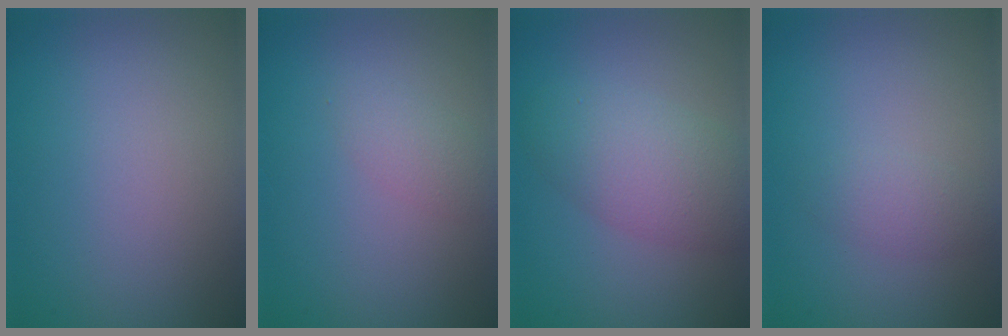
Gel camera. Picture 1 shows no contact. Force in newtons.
{"total": 1.5, "press": 1.5, "slide": 0.1}
{"total": 4.8, "press": 4.7, "slide": 0.2}
{"total": 1.6, "press": 1.6, "slide": 0.1}